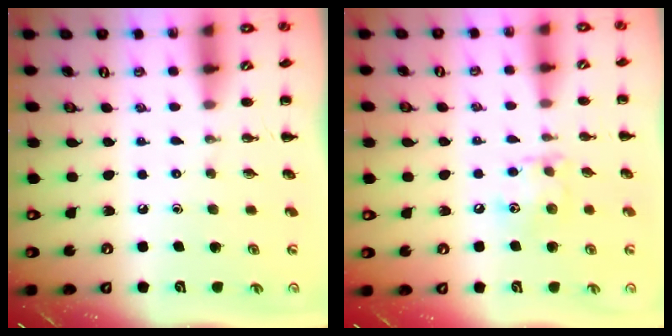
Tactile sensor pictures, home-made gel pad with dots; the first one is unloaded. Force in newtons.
{"total": 8.6, "press": 8.6, "slide": 0.8}